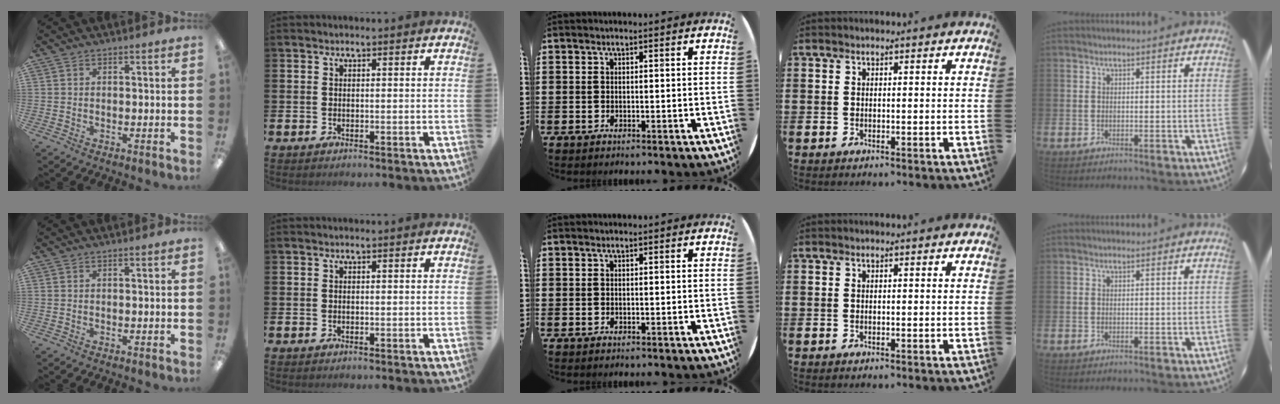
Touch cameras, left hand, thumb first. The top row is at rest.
{}